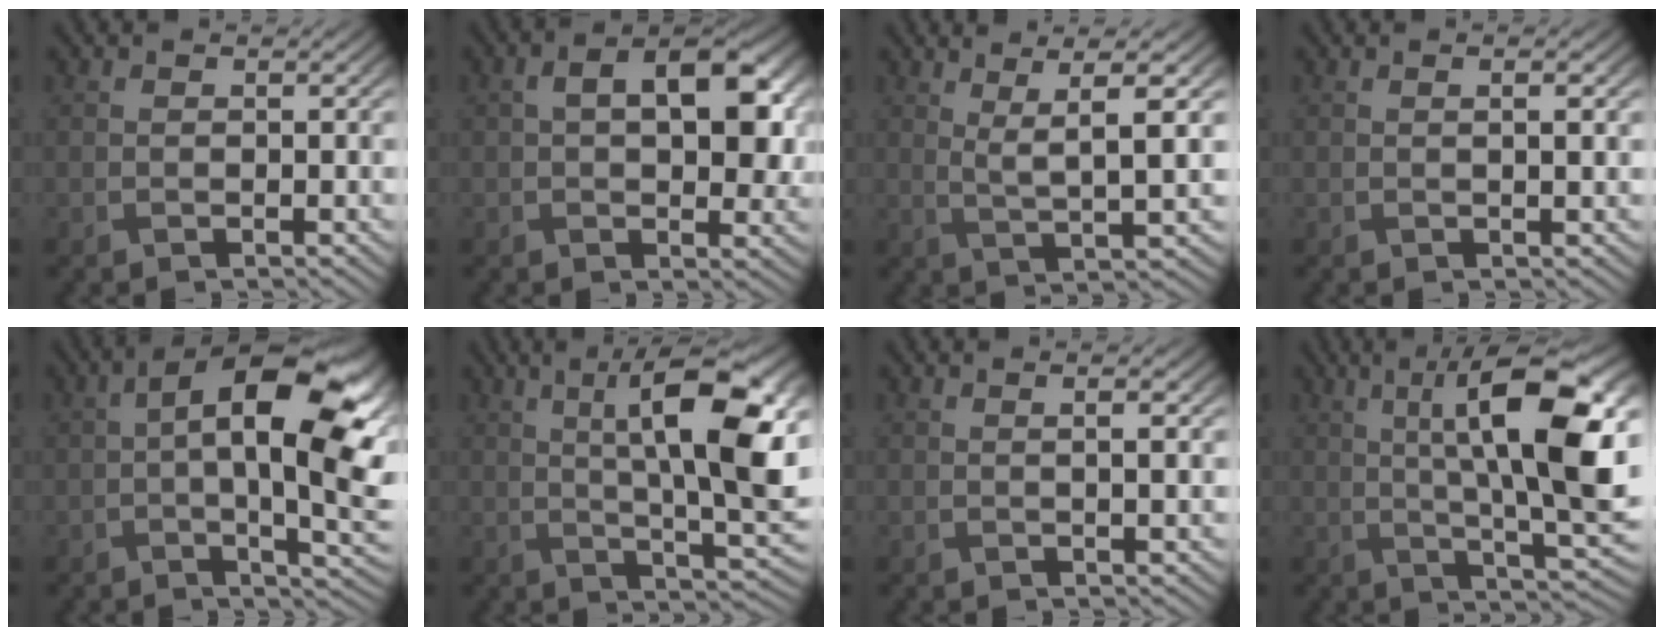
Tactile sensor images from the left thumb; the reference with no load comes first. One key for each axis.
{"total": 9.4, "fx": 2.1, "fy": 5.0, "fz": 7.6, "tx": -0.120, "ty": 0.000, "tz": 0.033}
{"total": 5.2, "fx": 1.9, "fy": 0.7, "fz": 4.8, "tx": -0.097, "ty": 0.004, "tz": 0.040}
{"total": 1.5, "fx": 0.4, "fy": 0.2, "fz": 1.5, "tx": -0.027, "ty": 0.005, "tz": 0.005}
{"total": 15.3, "fx": 2.3, "fy": 6.5, "fz": 13.7, "tx": -0.217, "ty": -0.013, "tz": 0.049}
{"total": 14.0, "fx": 3.3, "fy": 3.8, "fz": 13.1, "tx": -0.203, "ty": -0.002, "tz": 0.058}
{"total": 1.9, "fx": 0.5, "fy": 0.3, "fz": 1.8, "tx": -0.031, "ty": 0.007, "tz": 0.007}
{"total": 15.5, "fx": 3.1, "fy": 4.3, "fz": 14.6, "tx": -0.230, "ty": 0.006, "tz": 0.056}